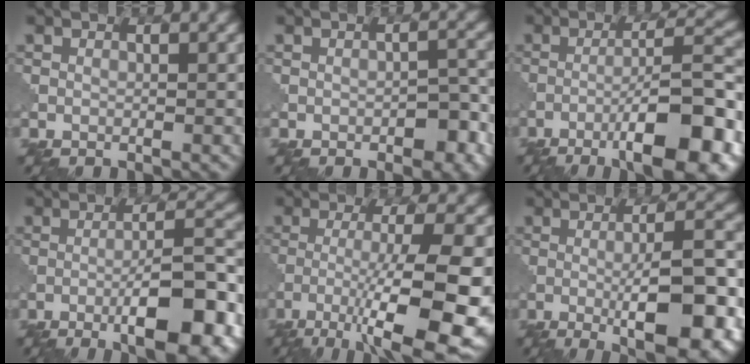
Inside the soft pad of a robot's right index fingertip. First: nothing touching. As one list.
[{"total": 3.0, "force": [-1.4, 1.3, 2.3], "torque": [-0.026, 0.004, -0.017]}, {"total": 10.5, "force": [-5.6, 1.7, 8.7], "torque": [-0.127, 0.016, -0.088]}, {"total": 9.6, "force": [-4.5, 1.9, 8.2], "torque": [-0.119, 0.010, -0.070]}, {"total": 11.7, "force": [-5.0, 2.7, 10.3], "torque": [-0.171, -0.014, -0.076]}, {"total": 10.0, "force": [-2.7, 2.5, 9.3], "torque": [-0.129, -0.002, -0.041]}]